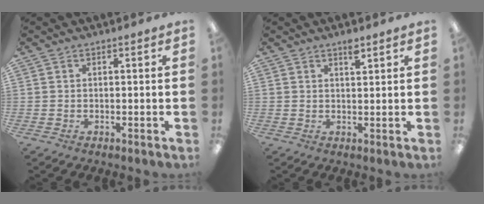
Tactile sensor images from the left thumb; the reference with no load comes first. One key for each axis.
{"total": 2.6, "fx": 2.0, "fy": 0.6, "fz": 1.5, "tx": -0.018, "ty": -0.005, "tz": 0.032}